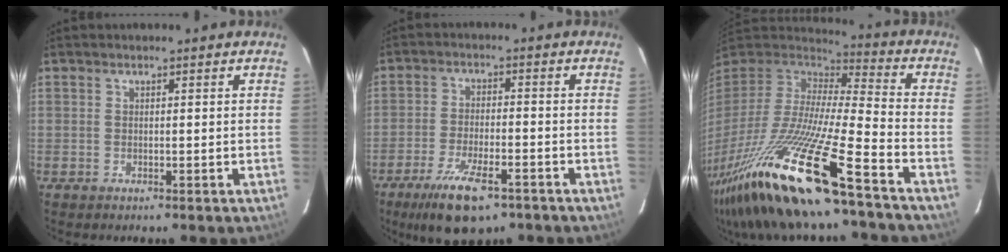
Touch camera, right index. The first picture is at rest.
{"total": 9.9, "force": [-6.6, 2.7, 6.9], "torque": [-0.128, -0.015, -0.108]}
{"total": 28.6, "force": [-18.3, 2.4, 21.9], "torque": [-0.445, -0.075, -0.339]}